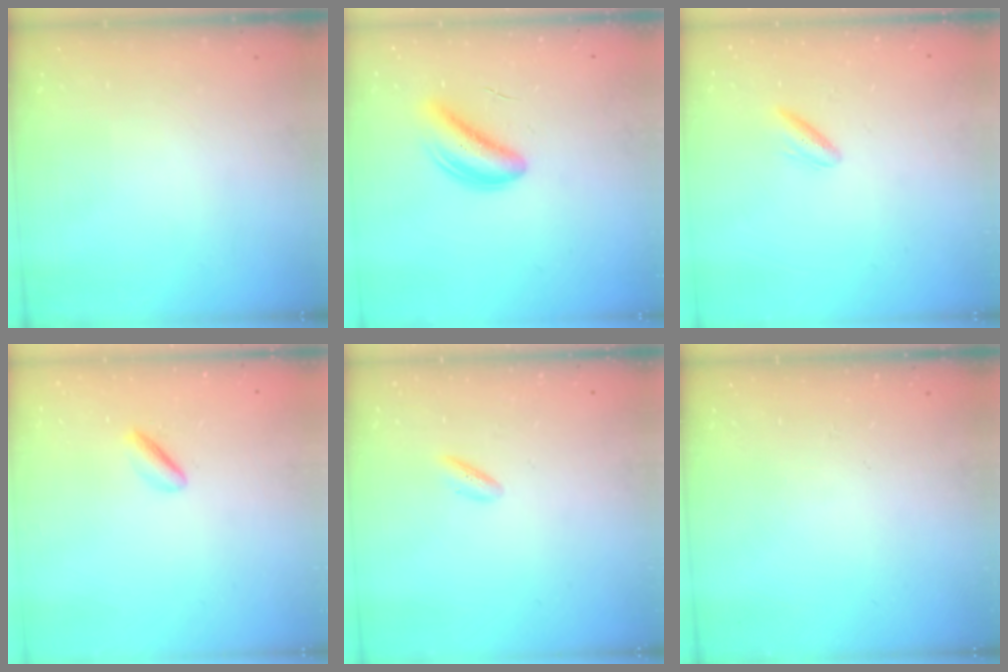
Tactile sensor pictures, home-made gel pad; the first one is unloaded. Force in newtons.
{"total": 5.6, "press": 5.5, "slide": 1.3}
{"total": 3.3, "press": 3.1, "slide": 1.3}
{"total": 1.8, "press": 1.7, "slide": 0.6}
{"total": 2.2, "press": 2.2, "slide": 0.5}
{"total": 0.0}